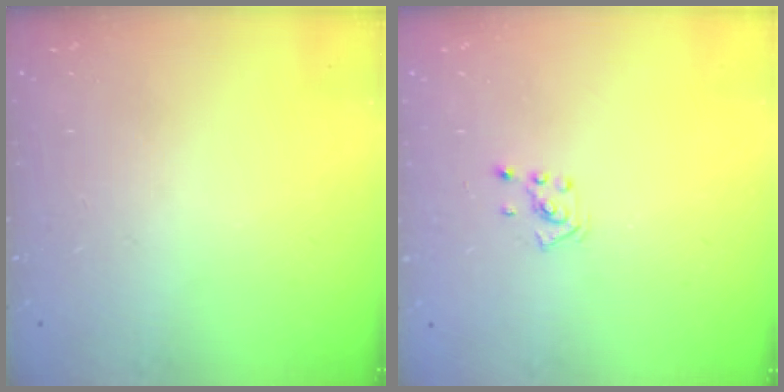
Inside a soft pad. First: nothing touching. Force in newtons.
{"total": 2.0, "press": 2.0, "slide": 0.6}